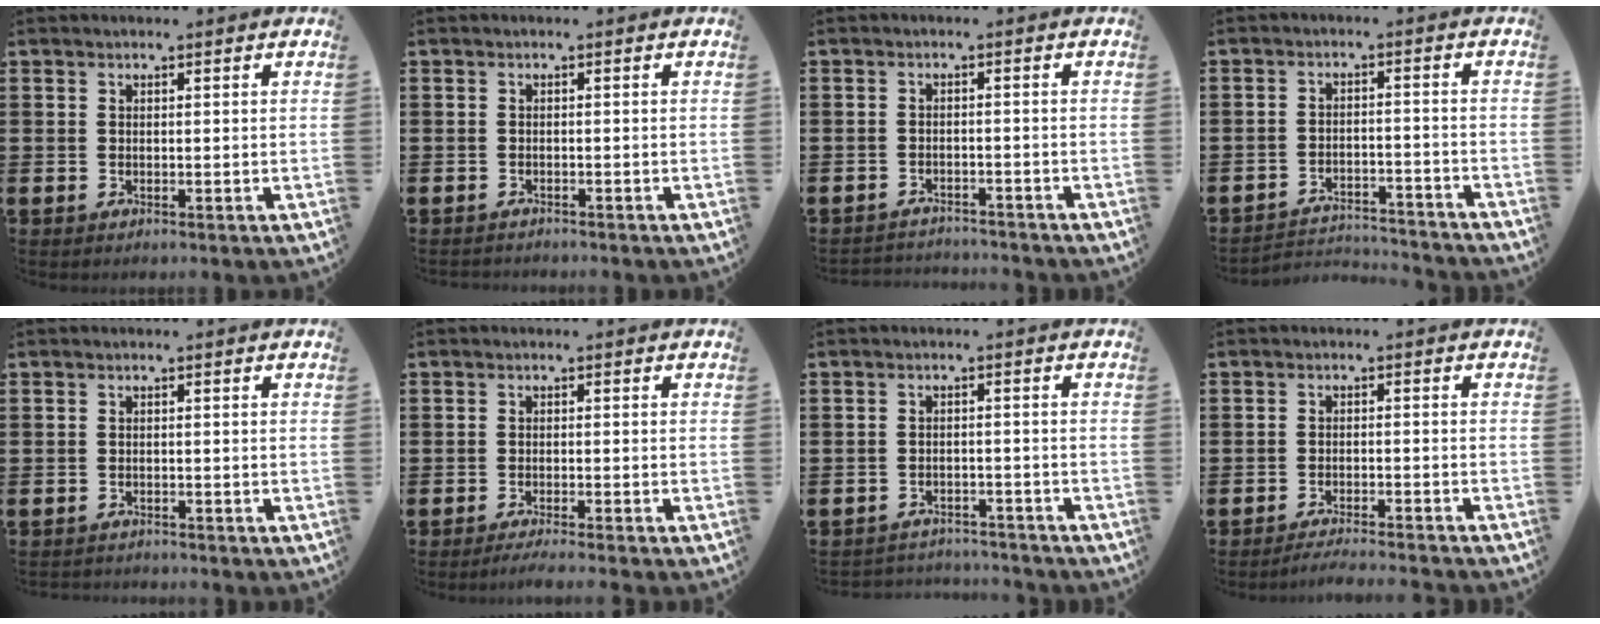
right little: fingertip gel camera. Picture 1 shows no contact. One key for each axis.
{"total": 0.6, "fx": -0.6, "fy": 0.1, "fz": -0.1, "tx": -0.001, "ty": -0.002, "tz": -0.013}
{"total": 2.0, "fx": -2.0, "fy": 0.0, "fz": -0.3, "tx": -0.003, "ty": 0.002, "tz": -0.045}
{"total": 2.9, "fx": -2.9, "fy": 0.3, "fz": 0.1, "tx": -0.009, "ty": 0.004, "tz": -0.064}
{"total": 0.9, "fx": -0.9, "fy": 0.0, "fz": -0.1, "tx": -0.001, "ty": 0.001, "tz": -0.018}
{"total": 1.4, "fx": -1.2, "fy": -0.2, "fz": 0.7, "tx": -0.009, "ty": 0.000, "tz": -0.023}
{"total": 2.4, "fx": -2.4, "fy": 0.1, "fz": -0.3, "tx": -0.004, "ty": 0.002, "tz": -0.052}
{"total": 2.0, "fx": -2.0, "fy": -0.3, "fz": 0.4, "tx": -0.006, "ty": 0.004, "tz": -0.039}